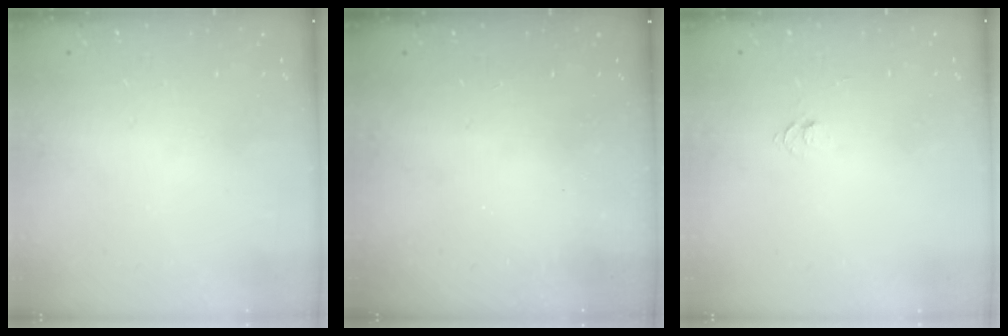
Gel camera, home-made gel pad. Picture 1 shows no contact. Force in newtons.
{"total": 2.3, "press": 2.2, "slide": 0.8}
{"total": 4.7, "press": 4.6, "slide": 0.5}